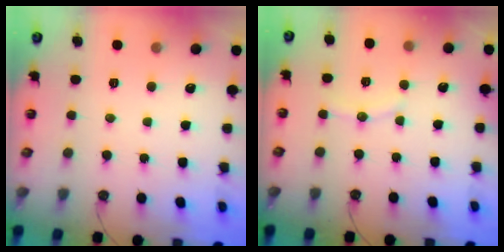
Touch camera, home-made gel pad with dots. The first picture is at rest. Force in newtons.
{"total": 5.8, "press": 5.3, "slide": 2.2}